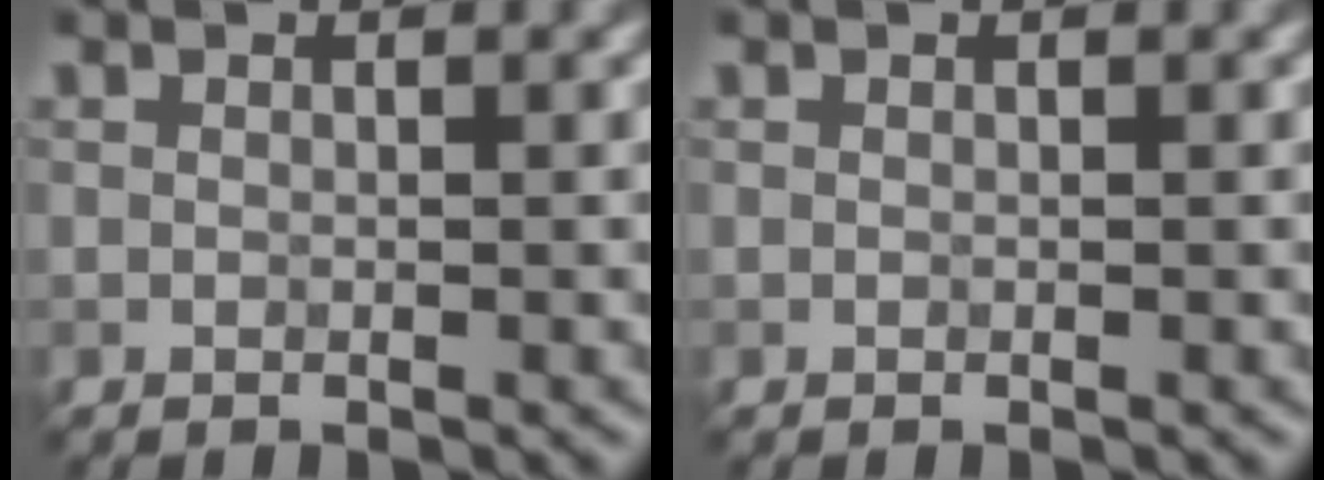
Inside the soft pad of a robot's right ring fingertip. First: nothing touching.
{"total": 0.0}